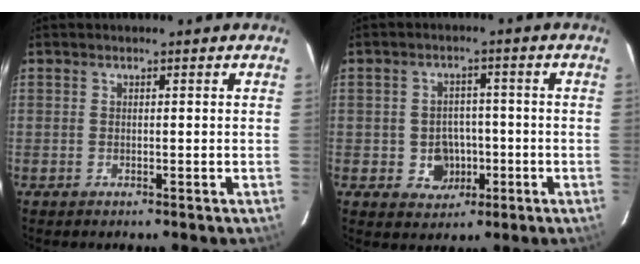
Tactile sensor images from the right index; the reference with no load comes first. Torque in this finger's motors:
{"motor_torque": [0.25, 0.17, 0.03, 0.01]}